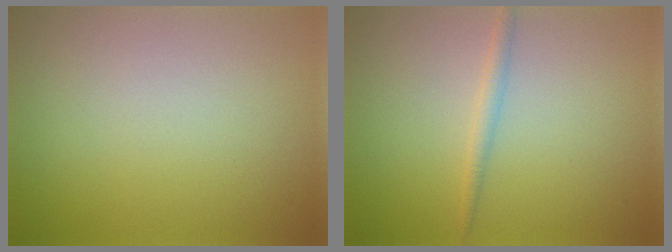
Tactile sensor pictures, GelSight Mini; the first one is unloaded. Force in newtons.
{"total": 1.3, "press": 1.3, "slide": 0.0}